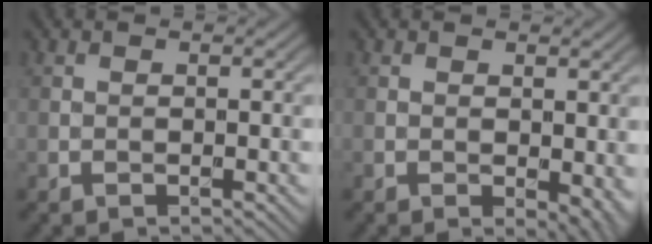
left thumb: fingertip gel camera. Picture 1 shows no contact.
{"total": 3.6, "force": [-0.7, 1.9, 2.9], "torque": [-0.033, -0.011, -0.006]}